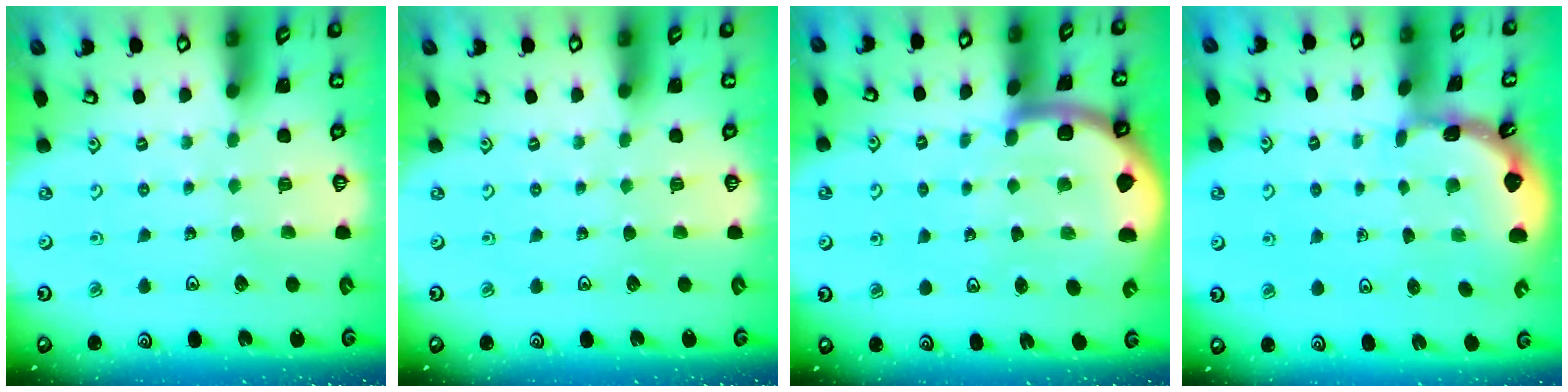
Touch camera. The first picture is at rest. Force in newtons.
{"total": 0.0}
{"total": 7.8, "press": 7.8, "slide": 1.0}
{"total": 1.8, "press": 1.8, "slide": 0.2}